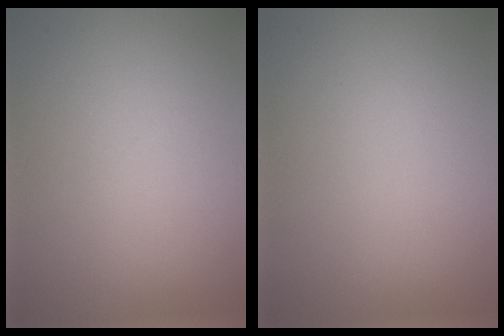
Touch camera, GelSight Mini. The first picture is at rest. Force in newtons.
{"total": 0.0}